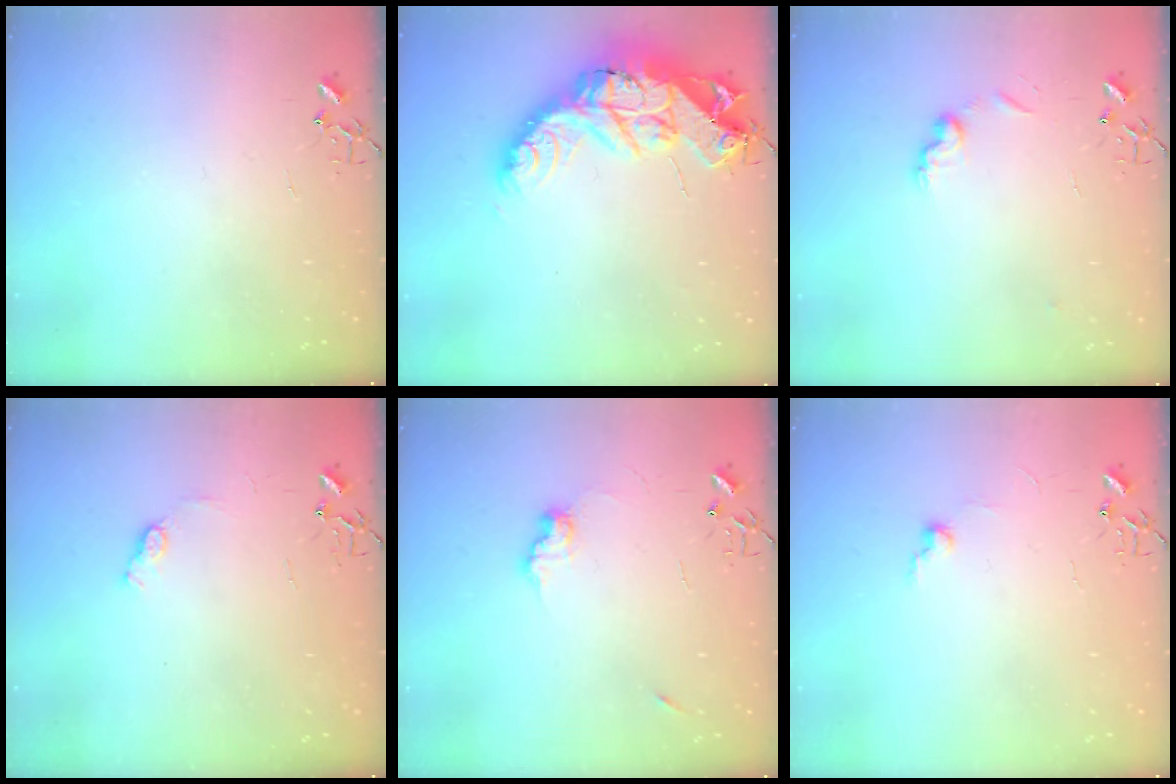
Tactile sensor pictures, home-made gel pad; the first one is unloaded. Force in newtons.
{"total": 21.4, "press": 21.3, "slide": 1.7}
{"total": 8.6, "press": 8.6, "slide": 0.1}
{"total": 6.8, "press": 6.8, "slide": 0.8}
{"total": 7.9, "press": 7.9, "slide": 0.4}
{"total": 5.9, "press": 5.8, "slide": 0.7}